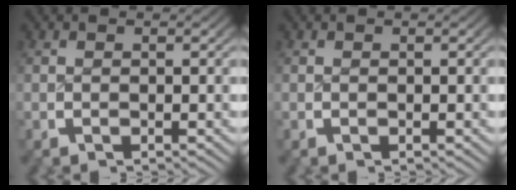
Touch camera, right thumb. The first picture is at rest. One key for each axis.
{"total": 0.0}